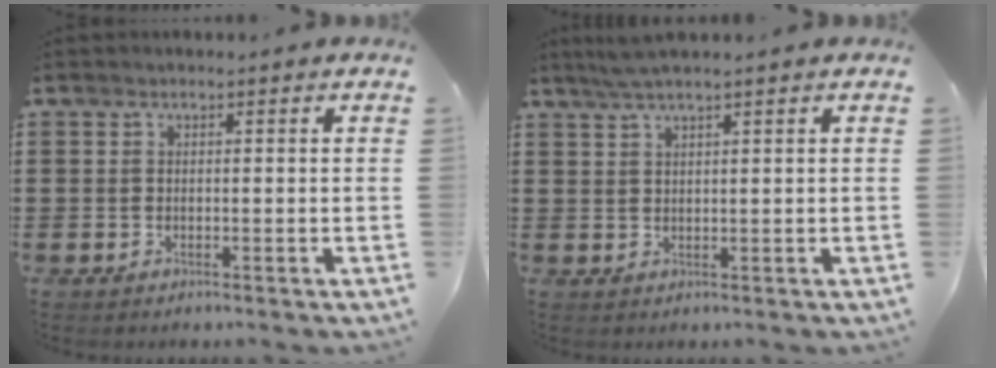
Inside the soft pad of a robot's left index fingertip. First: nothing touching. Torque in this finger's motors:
{"motor_torque": [0.62, 0.41, 0.26, 0.06]}